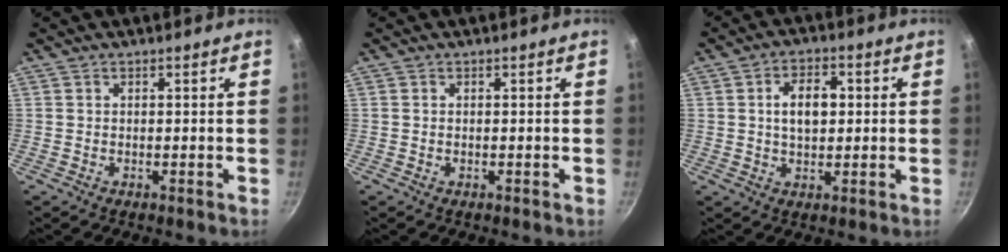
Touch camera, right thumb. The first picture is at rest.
{"total": 0.0}
{"total": 7.1, "force": [0.9, 4.4, 5.5], "torque": [-0.074, 0.009, 0.013]}